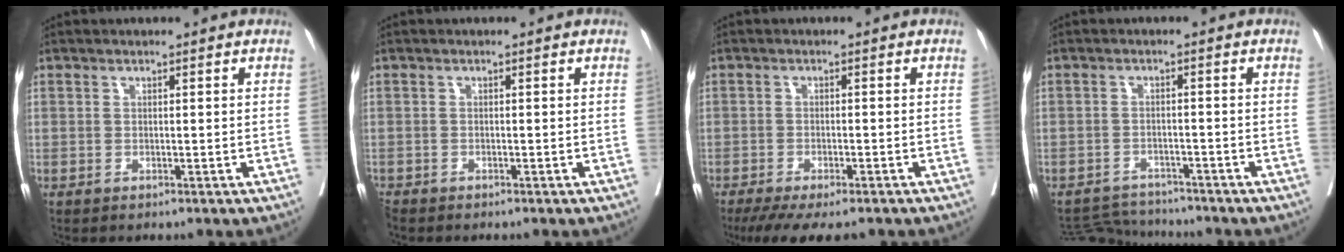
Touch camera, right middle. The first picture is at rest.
{"total": 1.3, "force": [-1.3, 0.3, 0.2], "torque": [-0.008, -0.006, -0.024]}
{"total": 9.8, "force": [-7.9, 2.3, 5.2], "torque": [-0.074, -0.017, -0.116]}
{"total": 5.1, "force": [-5.1, 0.1, -0.7], "torque": [0.006, -0.002, -0.088]}